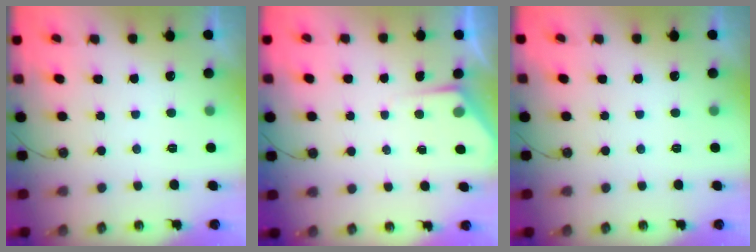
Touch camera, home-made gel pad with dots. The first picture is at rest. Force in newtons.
{"total": 3.5, "press": 3.5, "slide": 0.5}
{"total": 0.0}